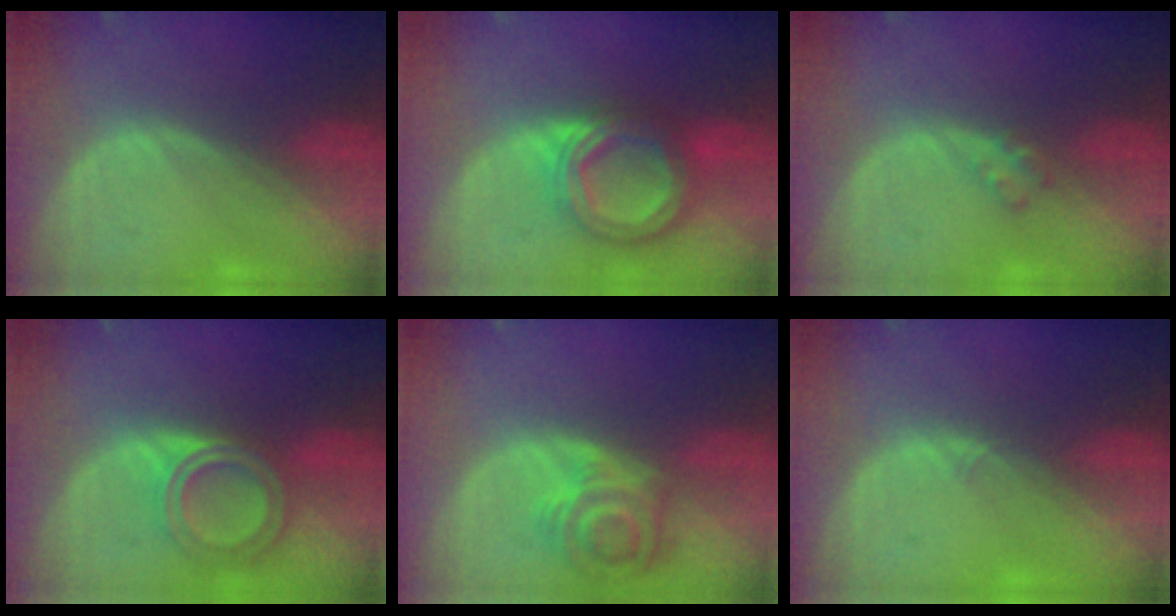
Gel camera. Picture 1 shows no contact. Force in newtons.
{"total": 8.6, "press": 8.6, "slide": 0.7}
{"total": 1.7, "press": 1.7, "slide": 0.3}
{"total": 6.5, "press": 5.8, "slide": 3.0}
{"total": 6.4, "press": 6.3, "slide": 0.8}
{"total": 0.6, "press": 0.5, "slide": 0.4}